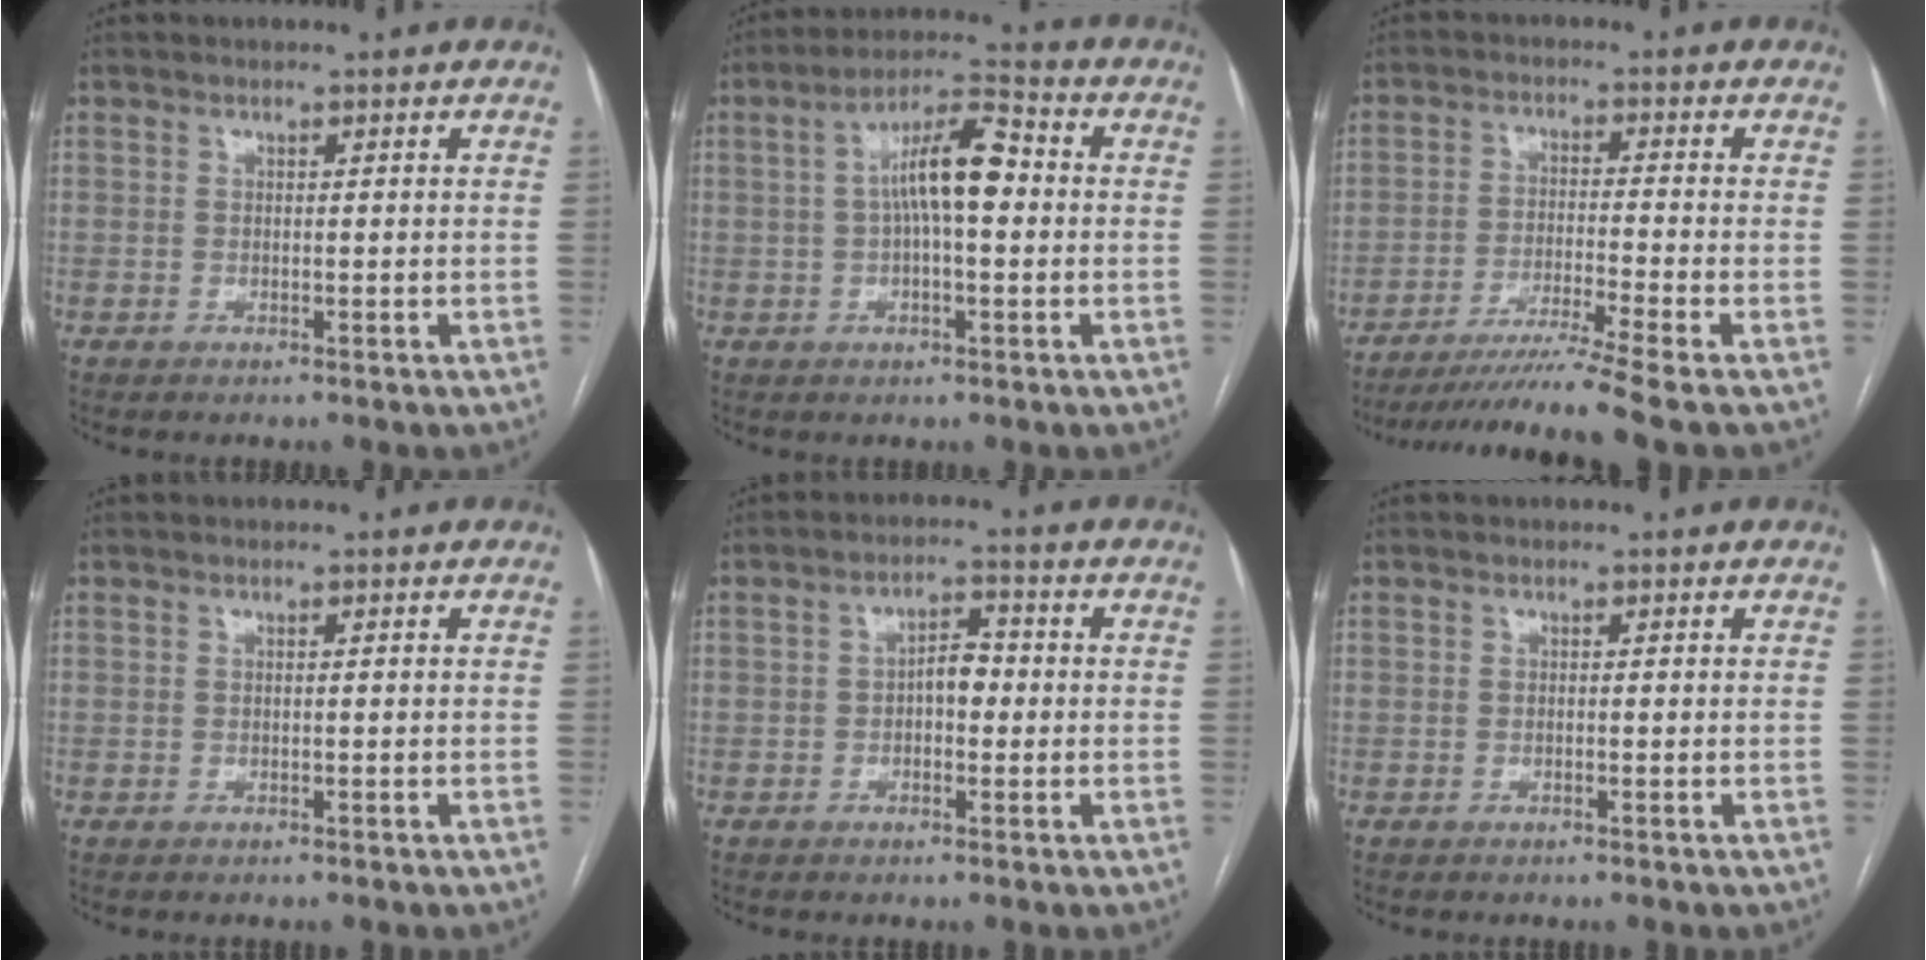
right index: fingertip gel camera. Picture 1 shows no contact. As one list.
[{"total": 9.6, "force": [0.6, 2.4, 9.2], "torque": [-0.170, 0.029, 0.006]}, {"total": 10.4, "force": [-8.5, -3.1, 5.1], "torque": [-0.078, -0.032, -0.143]}, {"total": 0.0}, {"total": 3.8, "force": [-0.4, 1.9, 3.3], "torque": [-0.050, 0.015, -0.009]}, {"total": 0.0}]